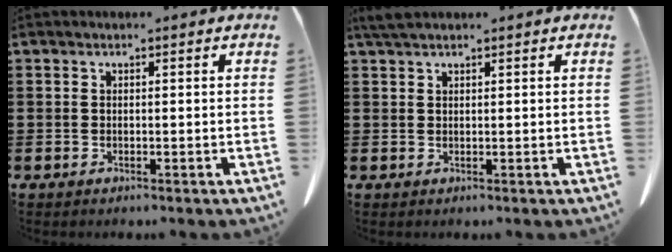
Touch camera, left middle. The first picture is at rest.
{"total": 1.7, "force": [1.3, 0.2, 1.1], "torque": [-0.025, -0.002, 0.025]}